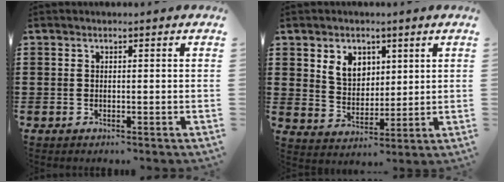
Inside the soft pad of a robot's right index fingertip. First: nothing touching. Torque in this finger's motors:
{"motor_torque": [0.75, 0.56, 0.22, 0.10]}